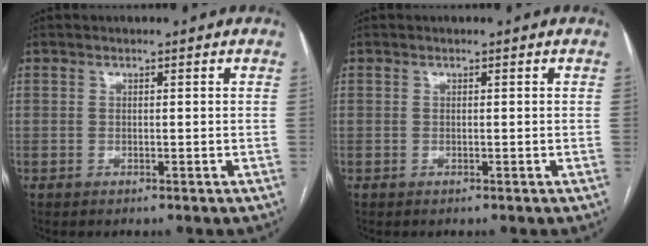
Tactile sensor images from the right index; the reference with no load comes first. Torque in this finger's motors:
{"motor_torque": [0.00, 0.00, 0.00, 0.01]}